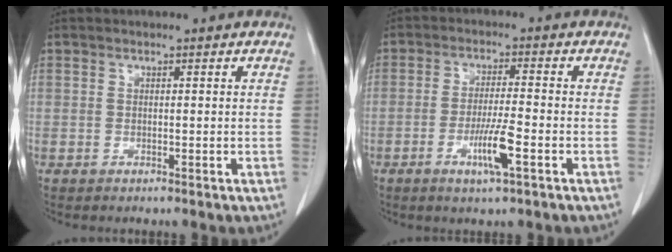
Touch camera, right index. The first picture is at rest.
{"total": 6.0, "force": [-2.5, 0.1, 5.5], "torque": [-0.102, -0.007, -0.045]}